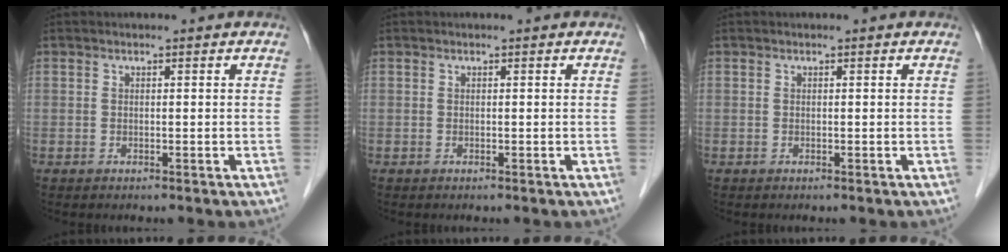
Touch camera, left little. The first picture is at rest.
{"total": 0.0}
{"total": 0.0}